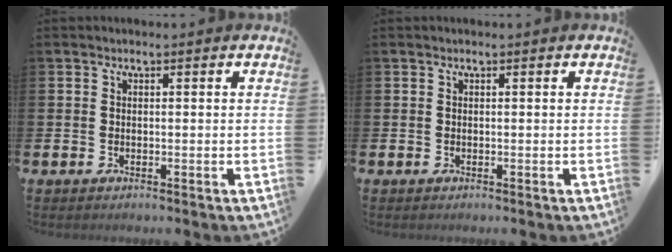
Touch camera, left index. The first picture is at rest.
{"total": 0.0}